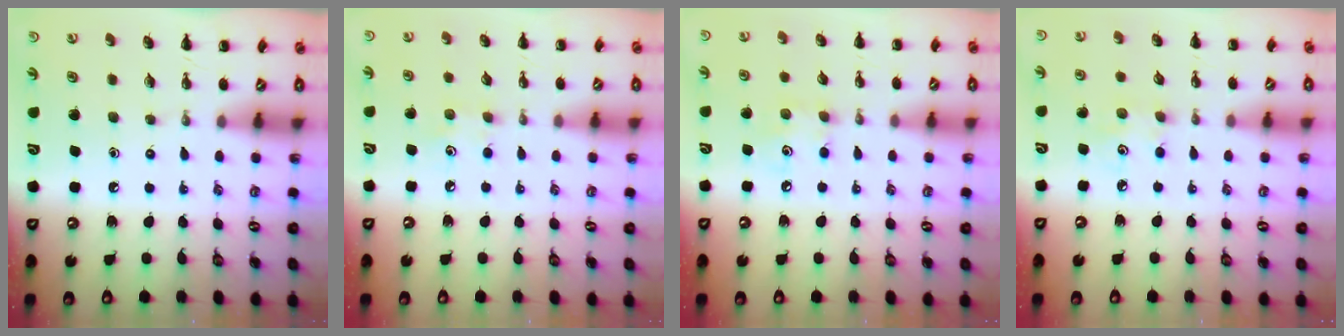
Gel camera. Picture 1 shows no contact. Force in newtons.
{"total": 4.2, "press": 4.1, "slide": 1.1}
{"total": 4.9, "press": 4.8, "slide": 1.0}
{"total": 3.8, "press": 3.7, "slide": 0.8}